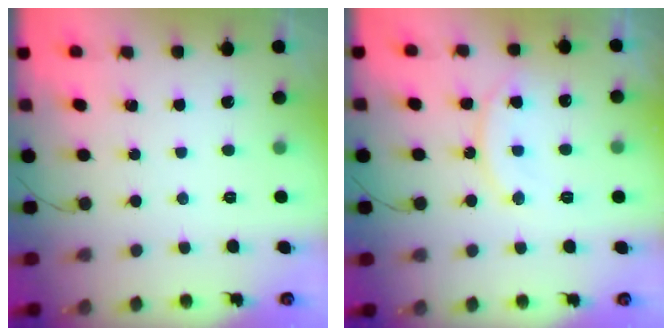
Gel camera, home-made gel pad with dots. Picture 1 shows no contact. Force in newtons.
{"total": 11.7, "press": 11.7, "slide": 0.7}